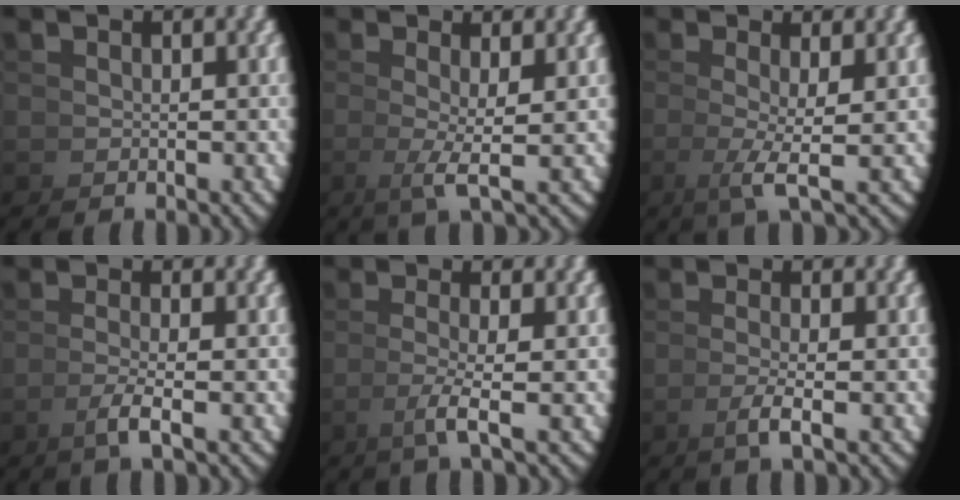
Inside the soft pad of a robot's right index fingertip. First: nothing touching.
{"total": 2.7, "force": [0.3, -0.1, 2.7], "torque": [-0.061, -0.016, 0.012]}
{"total": 3.1, "force": [0.1, 0.1, 3.1], "torque": [-0.070, -0.016, 0.009]}
{"total": 2.2, "force": [-0.7, -1.0, 1.8], "torque": [-0.034, -0.003, -0.009]}
{"total": 2.7, "force": [-0.3, -0.8, 2.5], "torque": [-0.054, -0.007, 0.001]}
{"total": 2.0, "force": [-0.5, -0.9, 1.7], "torque": [-0.032, -0.002, -0.008]}